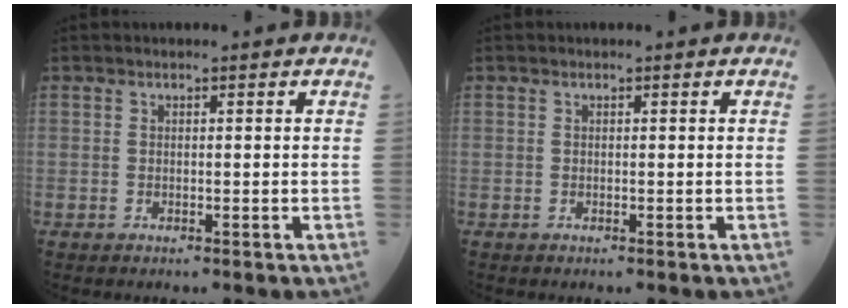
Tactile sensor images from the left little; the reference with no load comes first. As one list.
[{"total": 0.0}]